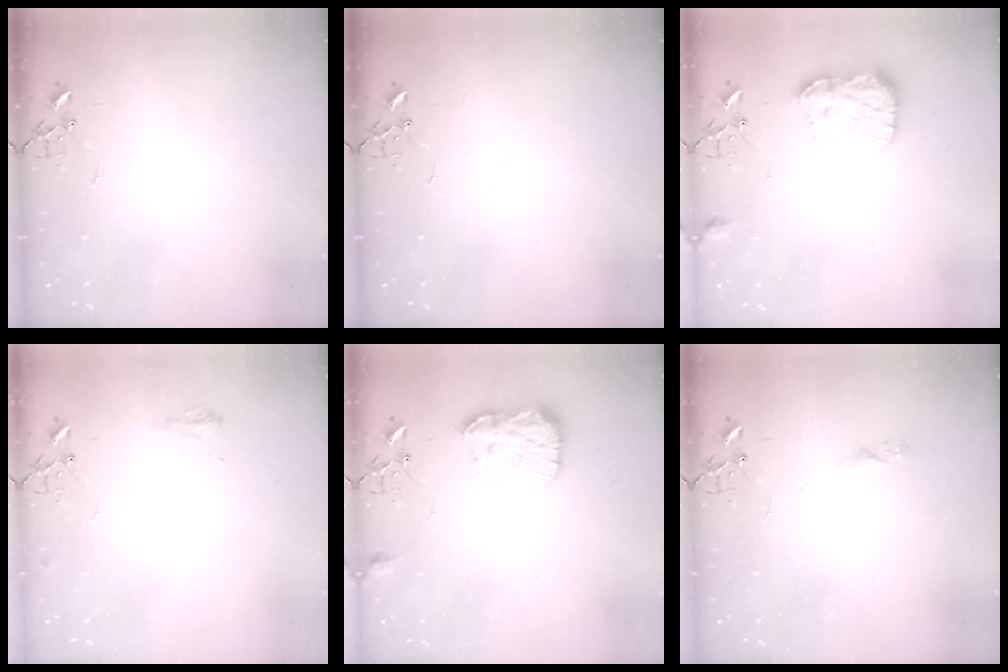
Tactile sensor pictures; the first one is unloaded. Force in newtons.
{"total": 0.0}
{"total": 14.1, "press": 14.1, "slide": 0.8}
{"total": 7.2, "press": 7.1, "slide": 0.9}
{"total": 14.1, "press": 14.1, "slide": 0.8}
{"total": 3.4, "press": 3.4, "slide": 0.5}